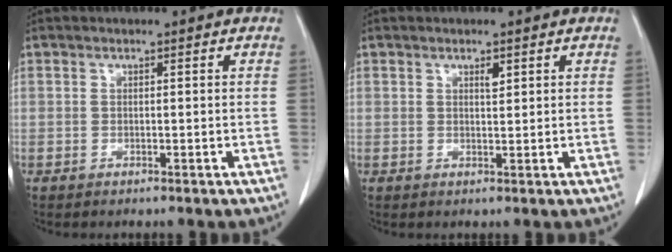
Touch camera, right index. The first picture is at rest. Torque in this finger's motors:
{"motor_torque": [-0.02, 0.07, 0.00, 0.00]}